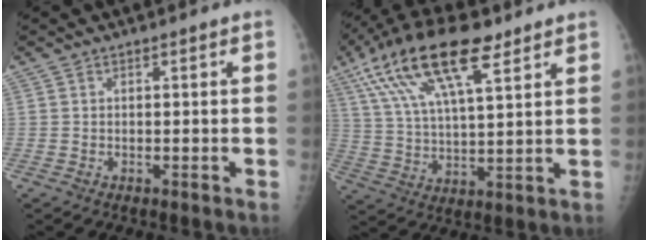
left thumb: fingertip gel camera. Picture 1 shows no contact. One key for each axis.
{"total": 18.6, "fx": 10.2, "fy": 6.5, "fz": 14.1, "tx": -0.261, "ty": -0.005, "tz": 0.187}